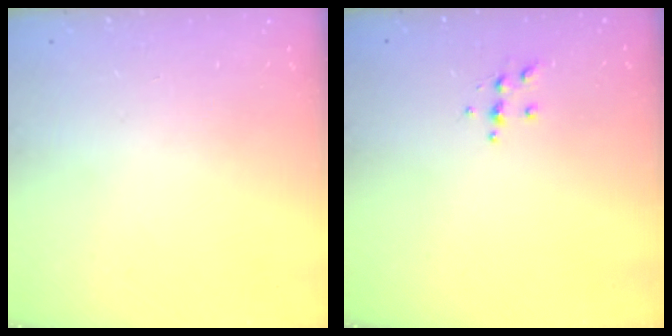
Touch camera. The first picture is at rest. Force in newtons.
{"total": 4.3, "press": 4.3, "slide": 0.5}